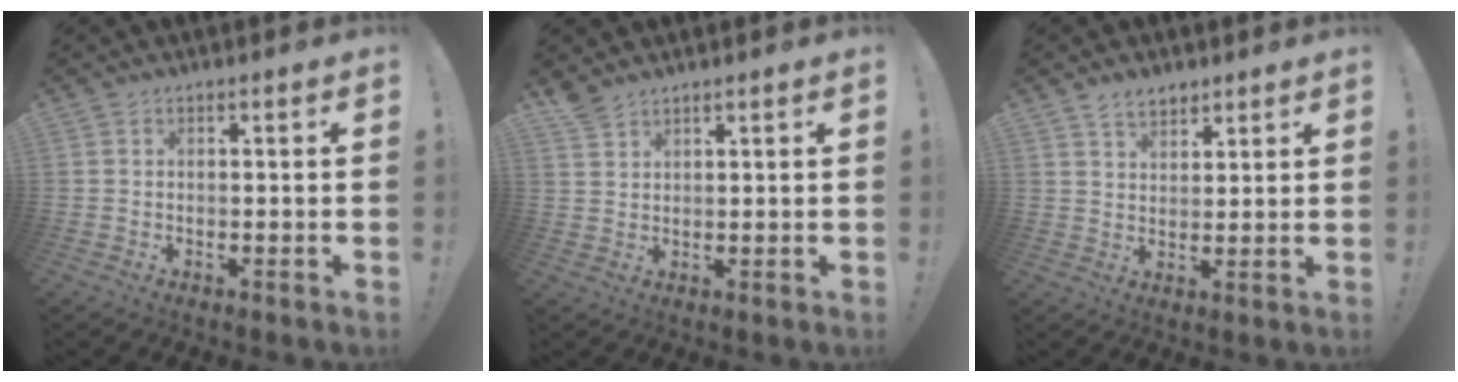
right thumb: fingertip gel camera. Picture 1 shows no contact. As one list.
[{"total": 3.3, "force": [2.9, 1.0, 1.2], "torque": [-0.027, -0.017, 0.057]}, {"total": 5.2, "force": [4.0, 2.9, 1.6], "torque": [-0.015, -0.025, 0.073]}]